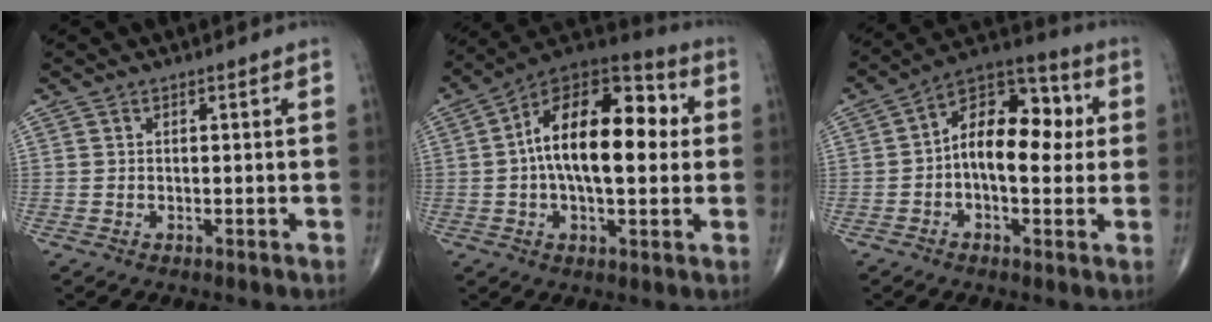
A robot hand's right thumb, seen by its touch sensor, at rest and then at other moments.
{"total": 20.2, "force": [1.9, 10.0, 17.5], "torque": [-0.260, 0.035, 0.018]}
{"total": 14.7, "force": [0.8, 8.2, 12.1], "torque": [-0.158, 0.037, 0.000]}